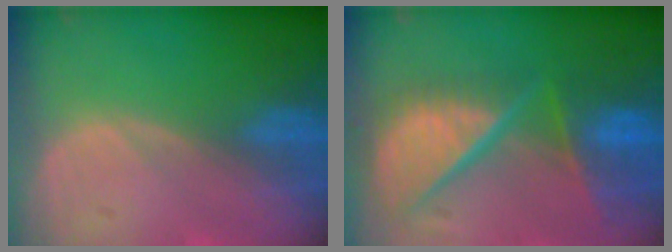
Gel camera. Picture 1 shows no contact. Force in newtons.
{"total": 12.1, "press": 9.9, "slide": 6.9}